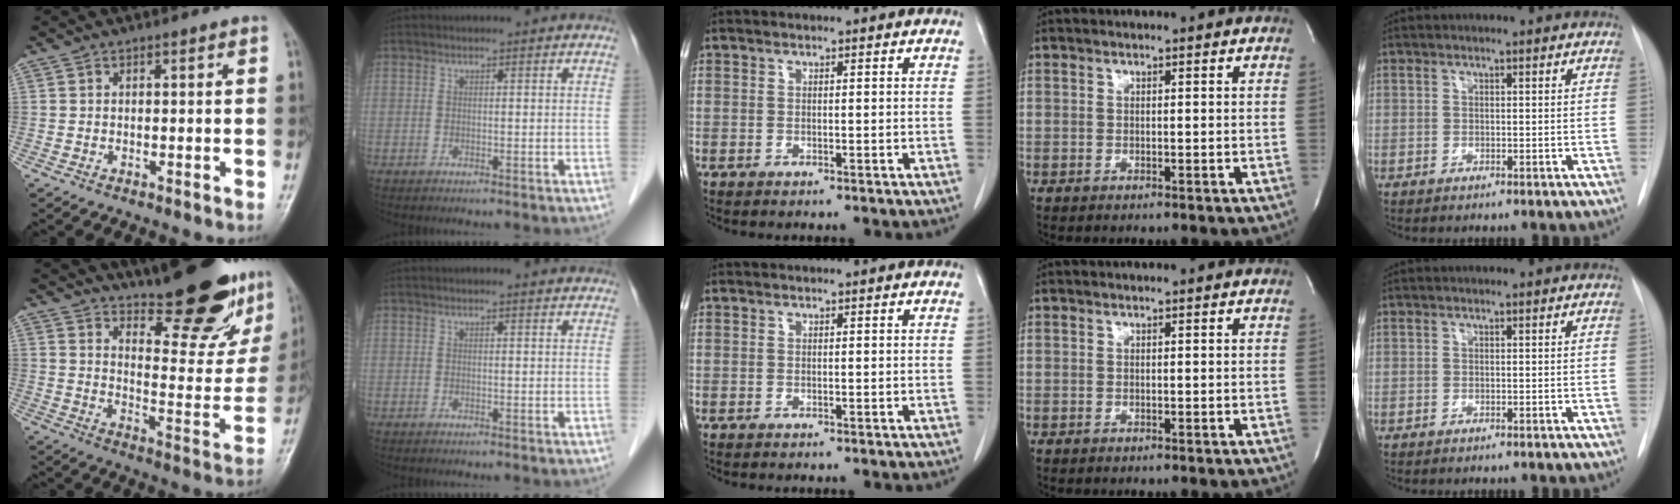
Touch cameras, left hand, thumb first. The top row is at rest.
{"thumb": {"total": 24.7, "force": [18.6, 7.1, 14.5], "torque": [-0.166, -0.114, 0.252]}, "index": {"total": 1.4, "force": [1.1, 0.2, 0.8], "torque": [-0.014, 0.010, 0.011]}}